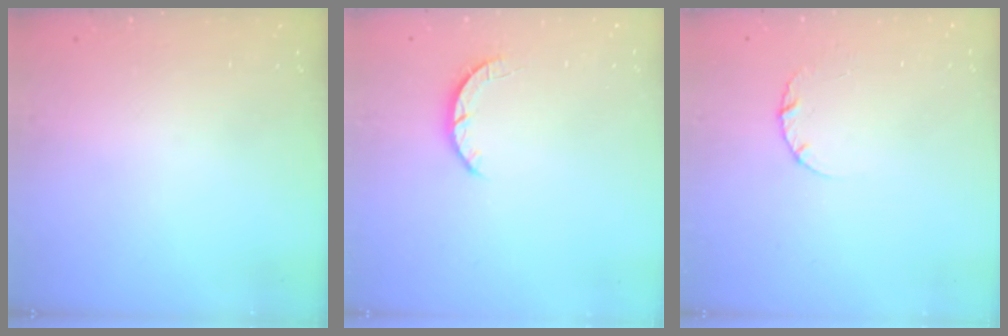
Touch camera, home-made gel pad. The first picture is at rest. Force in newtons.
{"total": 2.5, "press": 2.4, "slide": 0.4}
{"total": 2.5, "press": 2.5, "slide": 0.3}